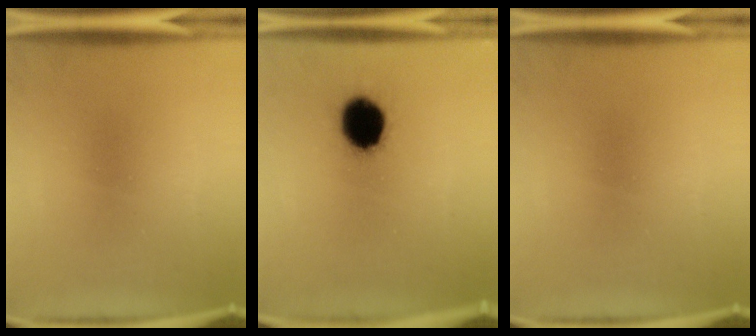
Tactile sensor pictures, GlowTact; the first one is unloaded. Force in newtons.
{"total": 12.0}
{"total": 0.0}